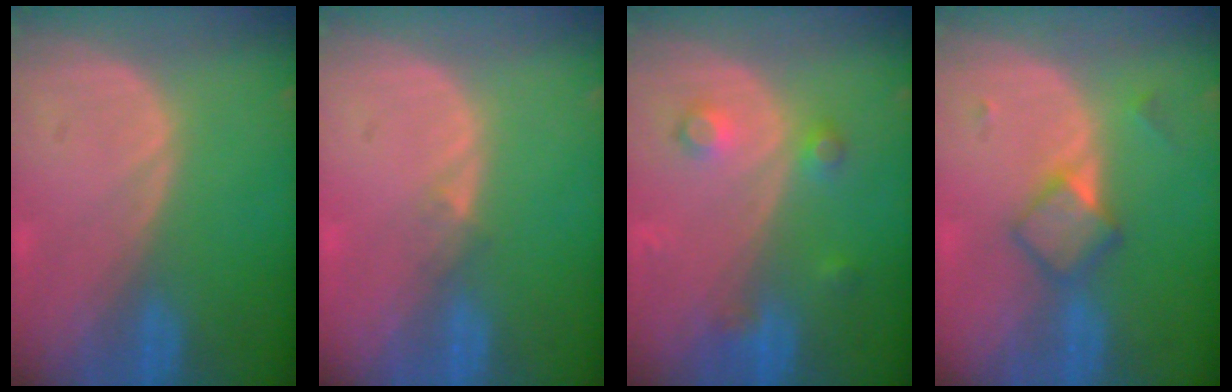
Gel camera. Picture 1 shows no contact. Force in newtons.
{"total": 1.2, "press": 0.9, "slide": 0.9}
{"total": 3.7, "press": 3.4, "slide": 1.6}
{"total": 4.7, "press": 4.4, "slide": 1.6}